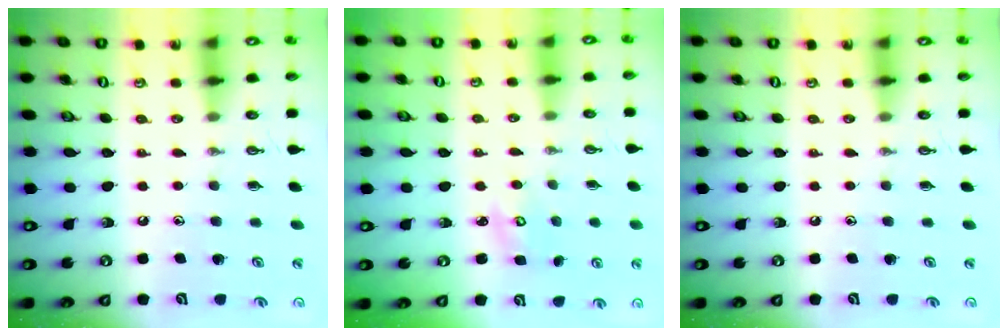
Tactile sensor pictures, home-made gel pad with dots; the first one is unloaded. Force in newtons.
{"total": 3.2, "press": 3.1, "slide": 0.3}
{"total": 0.0}